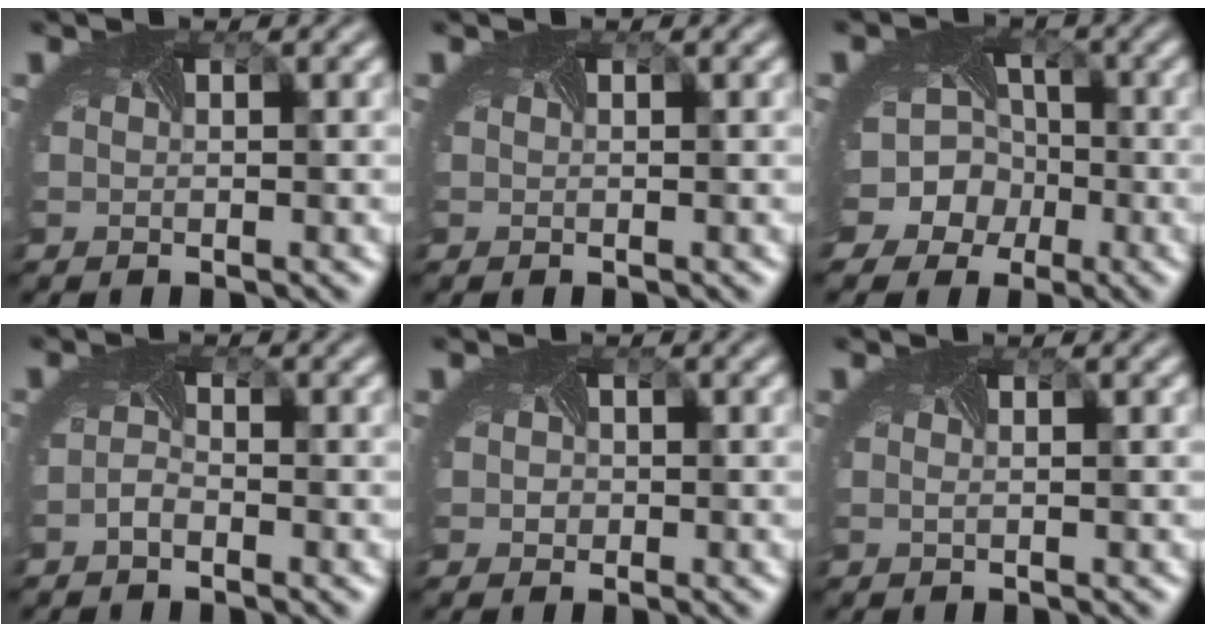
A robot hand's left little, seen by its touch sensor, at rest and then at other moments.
{"total": 0.0}
{"total": 10.3, "force": [-3.4, 9.1, 3.4], "torque": [-0.070, 0.004, -0.082]}
{"total": 1.2, "force": [-1.1, 0.4, 0.4], "torque": [-0.016, 0.001, -0.025]}
{"total": 1.1, "force": [0.1, 1.1, 0.1], "torque": [-0.002, -0.001, -0.006]}
{"total": 0.0}